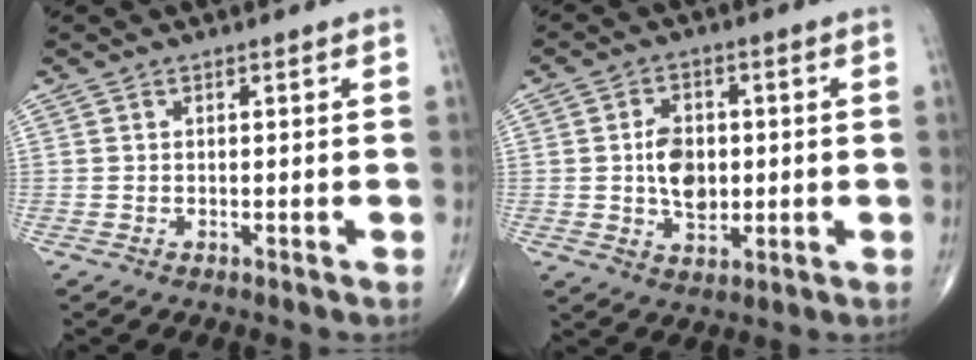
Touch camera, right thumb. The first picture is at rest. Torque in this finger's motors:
{"motor_torque": [0.78, 2.35, 0.82, -0.19, 0.04]}